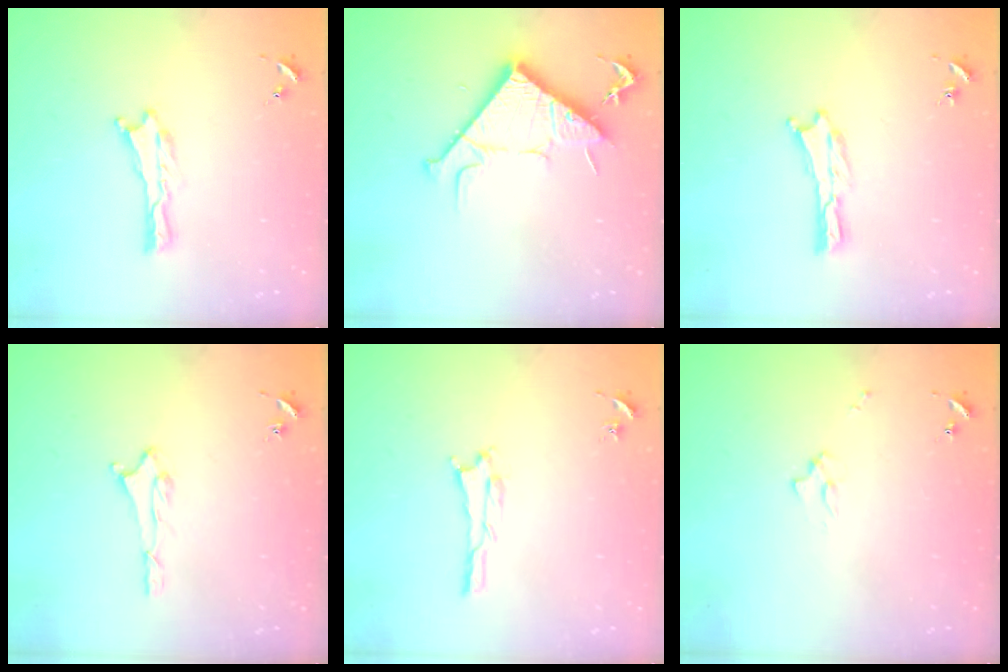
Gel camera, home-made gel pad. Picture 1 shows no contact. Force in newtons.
{"total": 10.7, "press": 10.7, "slide": 0.1}
{"total": 0.0}
{"total": 1.6, "press": 1.6, "slide": 0.2}
{"total": 1.7, "press": 1.7, "slide": 0.2}
{"total": 1.7, "press": 1.6, "slide": 0.2}